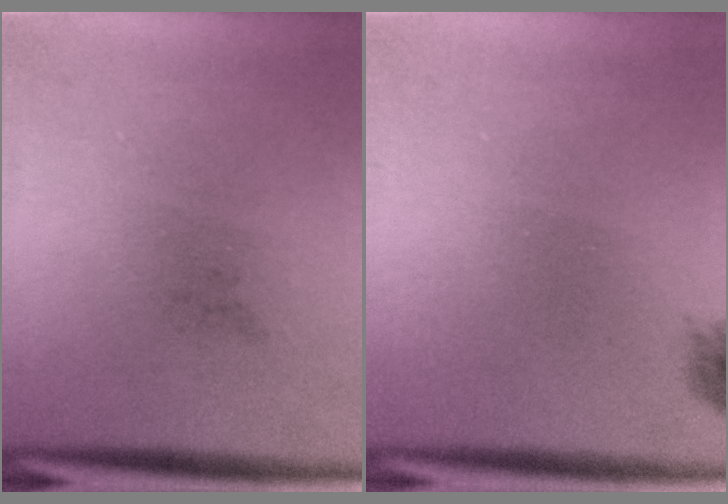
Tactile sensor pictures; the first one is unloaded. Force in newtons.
{"total": 0.9}